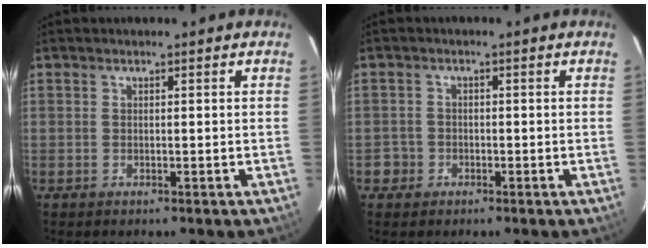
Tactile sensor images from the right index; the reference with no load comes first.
{"total": 2.8, "force": [-1.2, 2.5, 0.0], "torque": [-0.001, 0.016, -0.020]}